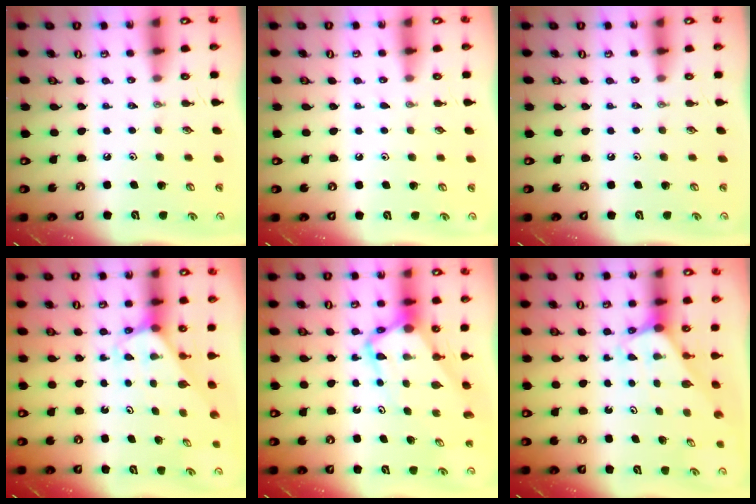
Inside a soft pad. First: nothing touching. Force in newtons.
{"total": 2.1, "press": 2.1, "slide": 0.3}
{"total": 0.0}
{"total": 2.4, "press": 2.4, "slide": 0.2}
{"total": 7.2, "press": 7.1, "slide": 0.6}
{"total": 2.2, "press": 2.2, "slide": 0.1}